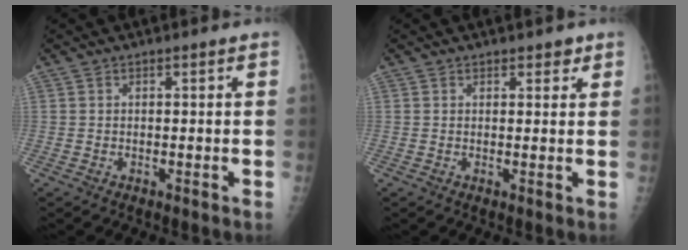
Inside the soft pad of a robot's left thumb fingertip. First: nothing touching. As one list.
[{"total": 2.0, "force": [1.4, 1.2, 0.8], "torque": [0.010, -0.006, 0.014]}]